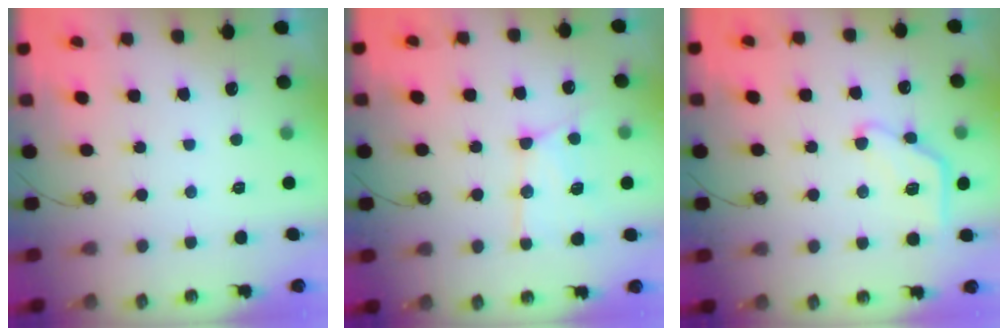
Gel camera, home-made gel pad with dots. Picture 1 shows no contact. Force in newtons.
{"total": 13.5, "press": 13.4, "slide": 1.6}
{"total": 10.9, "press": 10.9, "slide": 0.4}